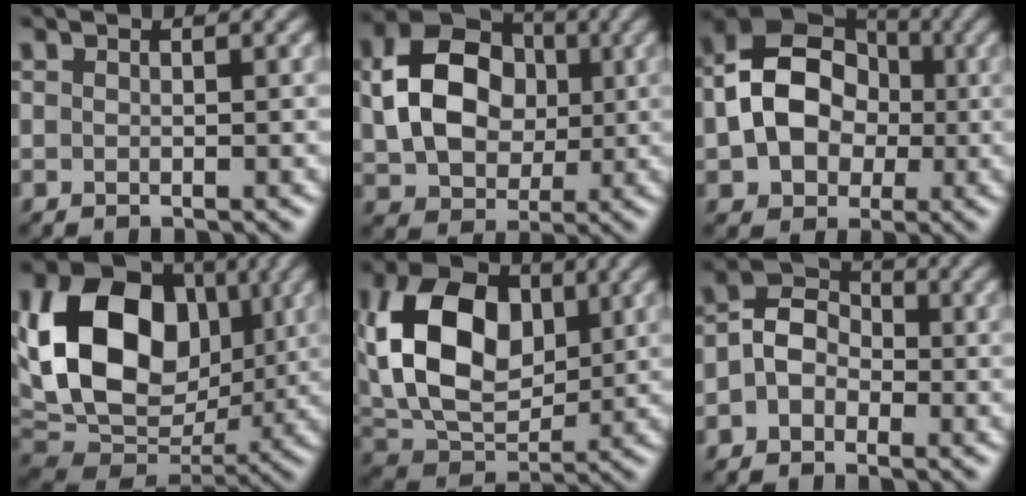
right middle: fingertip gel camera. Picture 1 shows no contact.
{"total": 9.0, "force": [0.9, 6.8, 5.8], "torque": [-0.119, 0.008, 0.014]}
{"total": 9.7, "force": [-0.5, 7.5, 6.1], "torque": [-0.103, 0.012, -0.023]}
{"total": 15.2, "force": [2.5, 11.2, 10.0], "torque": [-0.199, 0.013, 0.041]}
{"total": 10.9, "force": [2.2, 7.2, 7.9], "torque": [-0.153, 0.011, 0.030]}
{"total": 3.6, "force": [-0.8, 2.8, 2.1], "torque": [-0.031, 0.010, -0.026]}